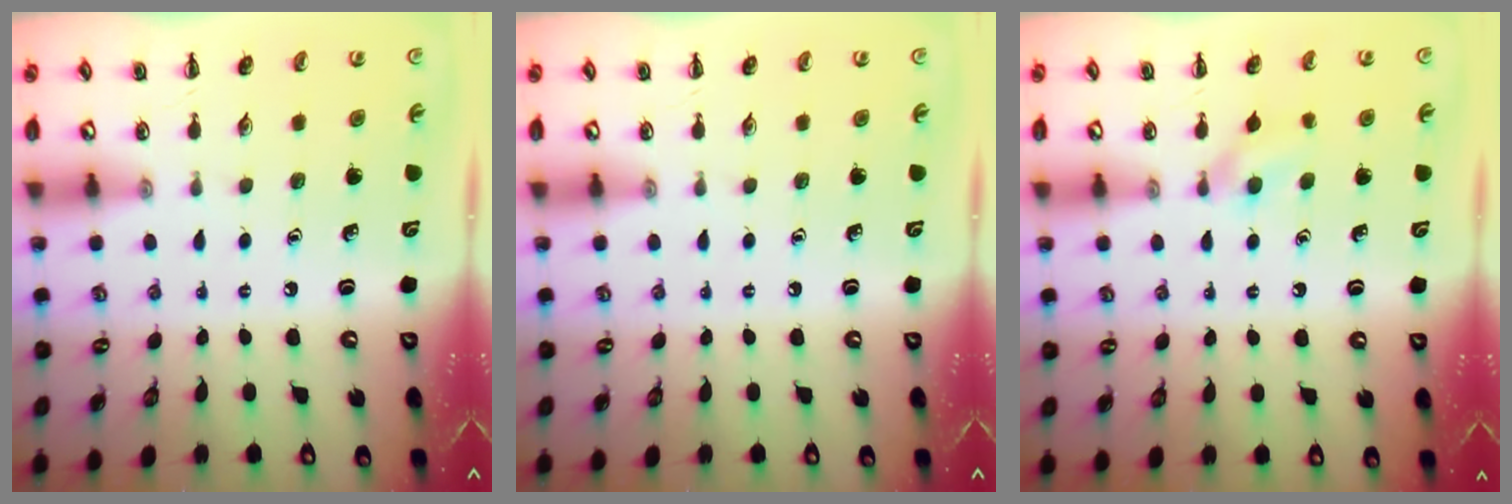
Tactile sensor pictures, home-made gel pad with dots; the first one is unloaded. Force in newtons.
{"total": 0.0}
{"total": 6.7, "press": 6.4, "slide": 1.9}